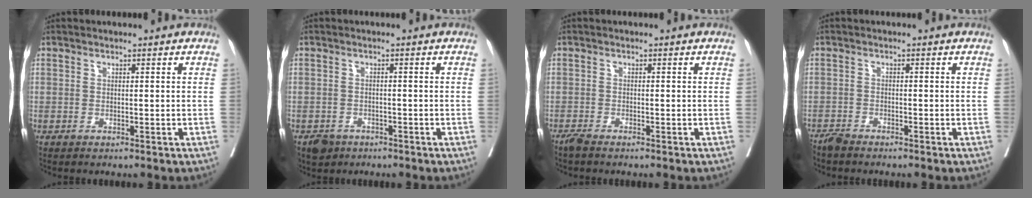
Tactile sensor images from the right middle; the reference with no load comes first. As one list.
[{"total": 2.9, "force": [-2.0, 2.1, 0.4], "torque": [-0.008, 0.005, -0.031]}, {"total": 1.1, "force": [-1.0, 0.0, 0.4], "torque": [-0.012, -0.003, -0.022]}, {"total": 1.6, "force": [-1.6, 0.2, 0.2], "torque": [-0.004, -0.003, -0.030]}]